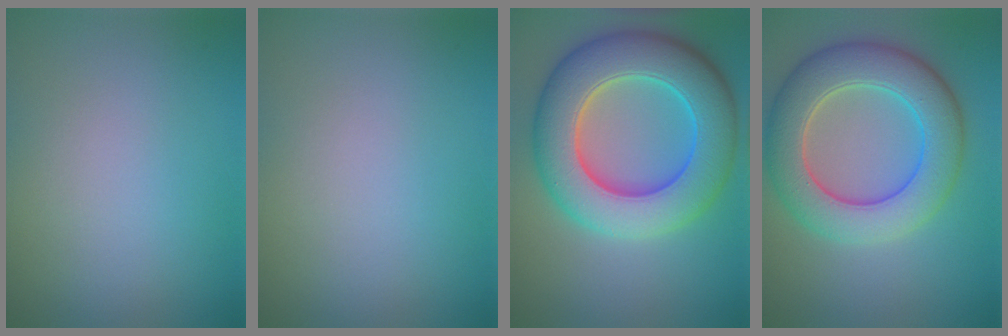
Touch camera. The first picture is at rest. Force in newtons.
{"total": 0.0}
{"total": 11.0, "press": 11.0, "slide": 0.5}
{"total": 8.2, "press": 8.2, "slide": 0.4}